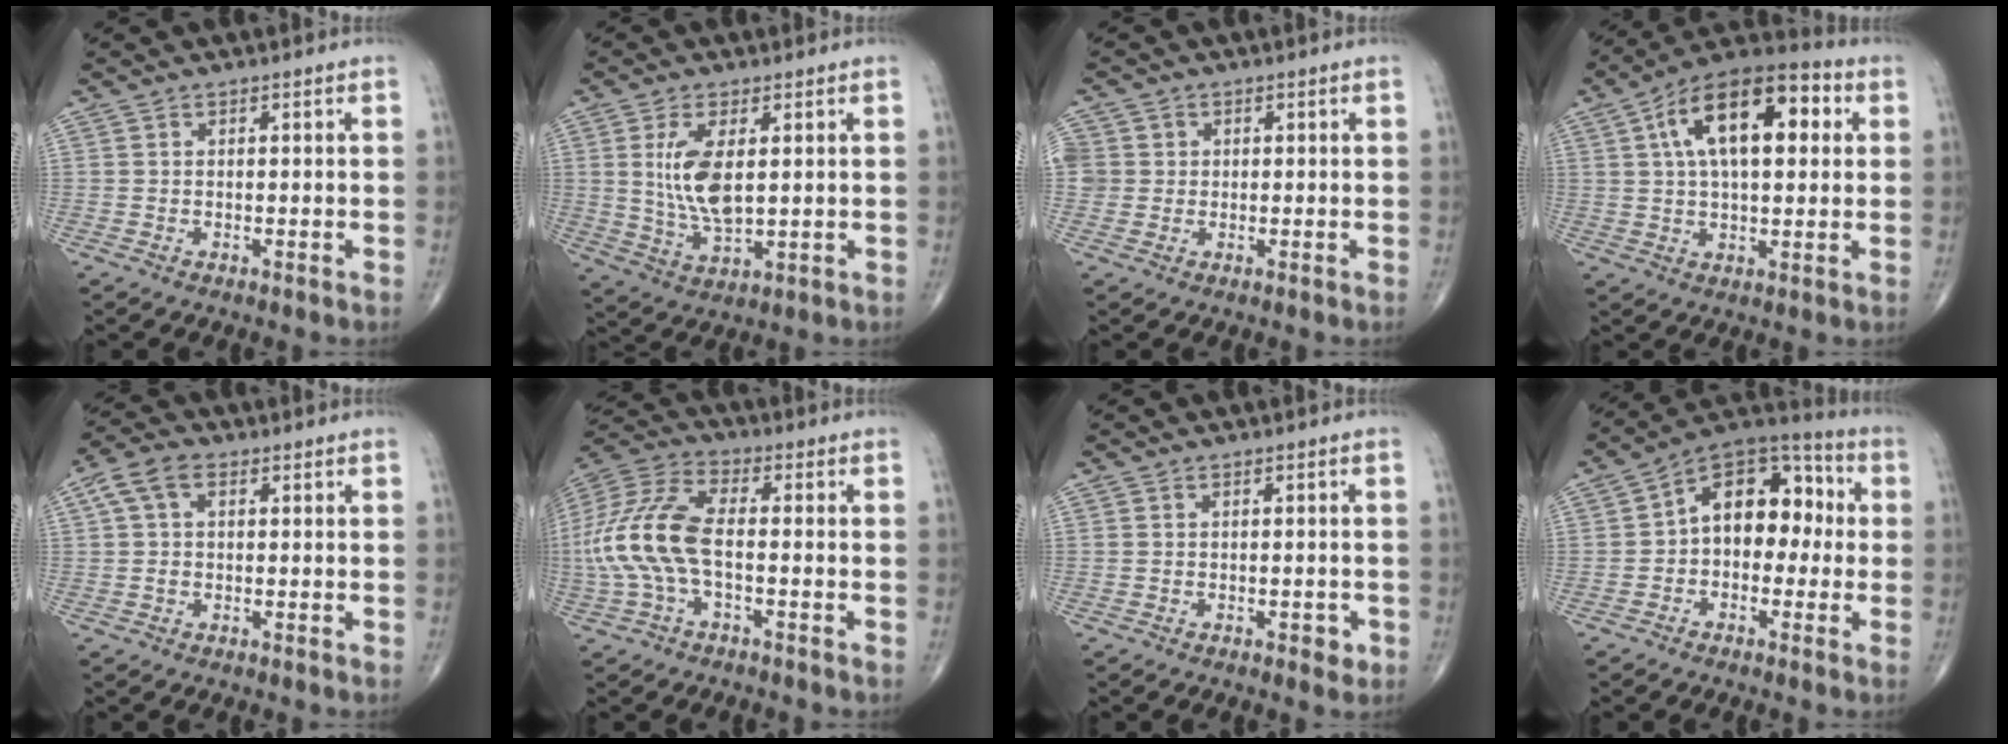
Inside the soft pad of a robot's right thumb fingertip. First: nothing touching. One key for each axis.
{"total": 9.5, "fx": 1.9, "fy": 4.2, "fz": 8.4, "tx": -0.164, "ty": -0.017, "tz": 0.044}
{"total": 5.3, "fx": 0.9, "fy": 5.0, "fz": 1.5, "tx": -0.024, "ty": 0.013, "tz": 0.021}
{"total": 18.4, "fx": 4.9, "fy": 8.9, "fz": 15.4, "tx": -0.228, "ty": 0.024, "tz": 0.067}
{"total": 5.9, "fx": 1.7, "fy": 3.8, "fz": 4.2, "tx": -0.087, "ty": 0.019, "tz": 0.029}
{"total": 15.1, "fx": -1.9, "fy": 7.1, "fz": 13.2, "tx": -0.305, "ty": 0.031, "tz": -0.038}
{"total": 2.1, "fx": -0.9, "fy": 1.1, "fz": 1.5, "tx": -0.014, "ty": 0.001, "tz": -0.010}
{"total": 13.7, "fx": 0.4, "fy": 9.2, "fz": 10.2, "tx": -0.104, "ty": 0.047, "tz": -0.013}